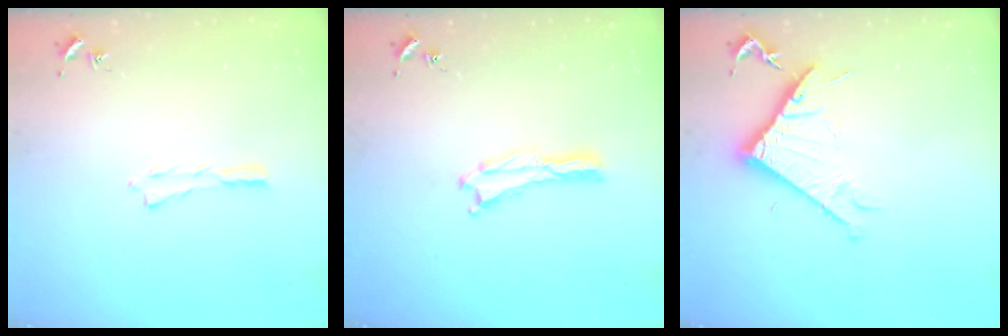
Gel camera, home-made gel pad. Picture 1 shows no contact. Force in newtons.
{"total": 0.0}
{"total": 8.3, "press": 8.3, "slide": 0.6}